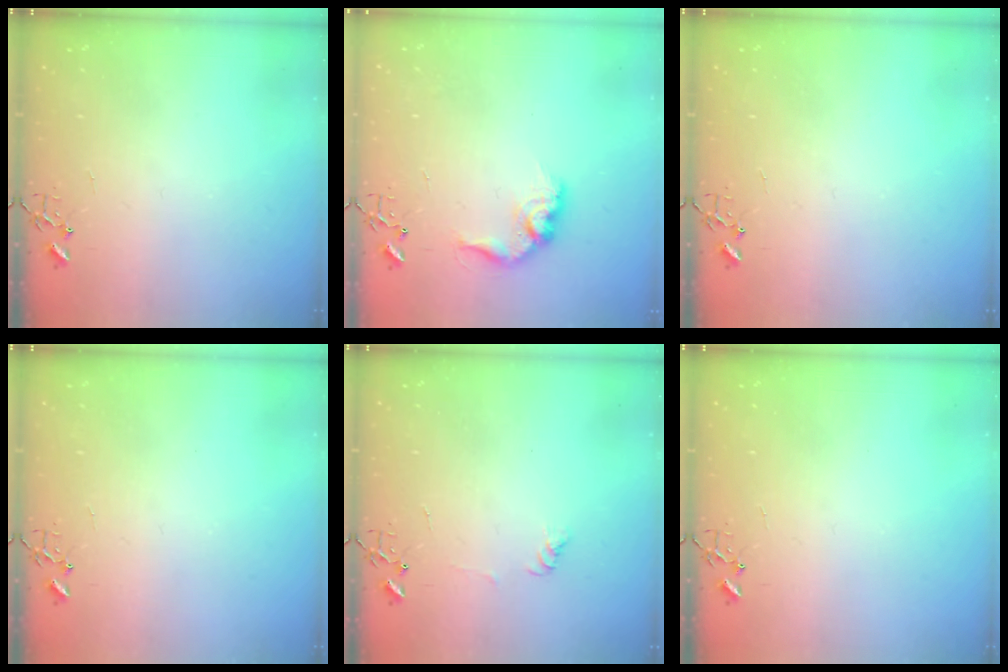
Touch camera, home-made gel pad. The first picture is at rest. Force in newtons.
{"total": 12.4, "press": 12.4, "slide": 0.6}
{"total": 0.0}
{"total": 0.0}
{"total": 4.9, "press": 4.9, "slide": 0.7}
{"total": 0.0}